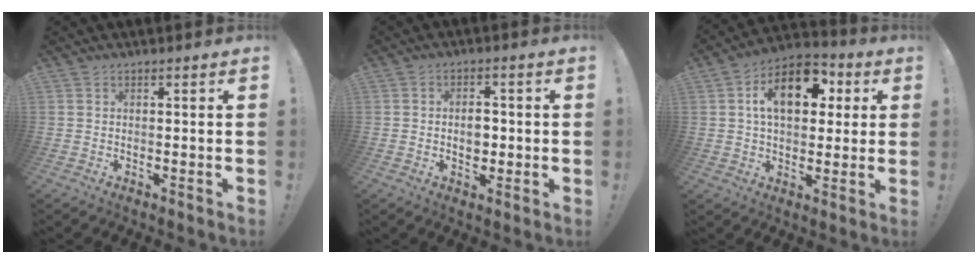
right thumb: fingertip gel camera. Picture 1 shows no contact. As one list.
[{"total": 5.0, "force": [-0.7, 3.6, 3.3], "torque": [-0.040, 0.003, -0.016]}, {"total": 15.6, "force": [4.1, 9.5, 11.6], "torque": [-0.173, 0.005, 0.074]}]